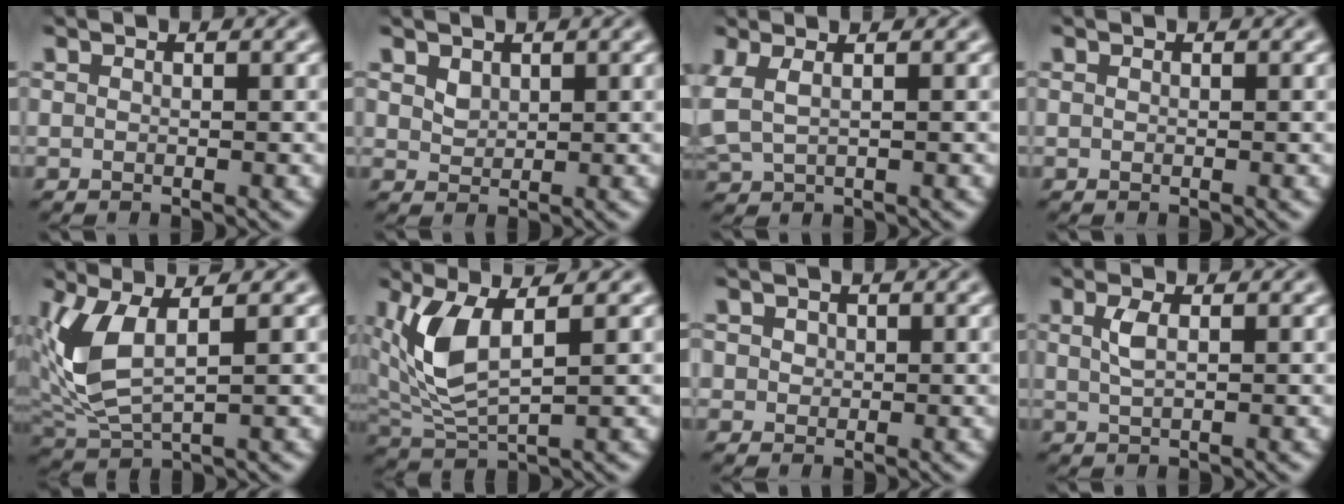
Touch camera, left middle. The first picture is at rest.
{"total": 1.2, "force": [0.8, 0.9, 0.4], "torque": [-0.010, -0.001, 0.020]}
{"total": 2.0, "force": [0.9, 0.9, 1.6], "torque": [-0.044, 0.003, 0.022]}
{"total": 0.0}
{"total": 5.3, "force": [1.5, 2.4, 4.5], "torque": [-0.117, -0.007, 0.039]}
{"total": 5.9, "force": [1.7, 2.5, 5.1], "torque": [-0.126, -0.006, 0.041]}
{"total": 1.2, "force": [0.5, 1.0, 0.4], "torque": [-0.001, 0.002, 0.004]}
{"total": 1.8, "force": [0.6, 0.7, 1.6], "torque": [-0.036, 0.003, 0.012]}